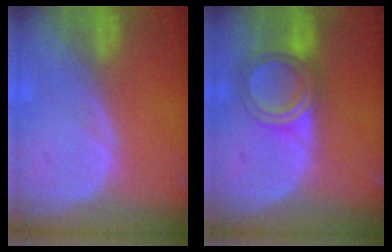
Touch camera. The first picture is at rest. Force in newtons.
{"total": 5.7, "press": 5.6, "slide": 1.3}